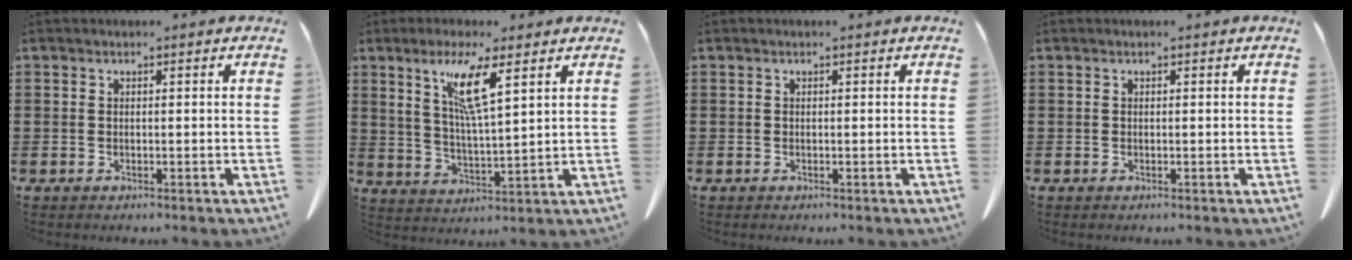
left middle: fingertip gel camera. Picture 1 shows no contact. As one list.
[{"total": 8.1, "force": [4.8, 0.8, 6.5], "torque": [-0.140, -0.003, 0.080]}, {"total": 0.0}, {"total": 0.0}]